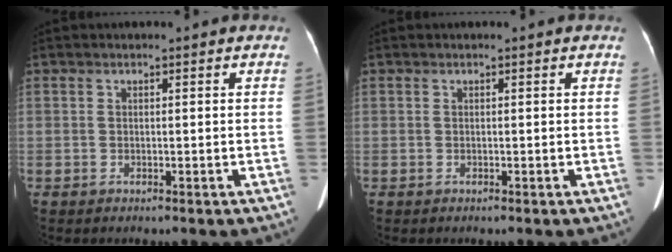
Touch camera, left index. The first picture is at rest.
{"total": 0.0}